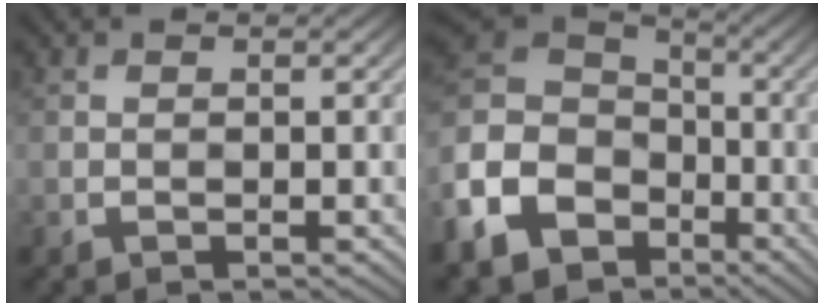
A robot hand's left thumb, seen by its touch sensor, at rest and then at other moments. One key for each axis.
{"total": 16.2, "fx": -7.6, "fy": 12.2, "fz": 7.6, "tx": -0.261, "ty": -0.043, "tz": -0.133}